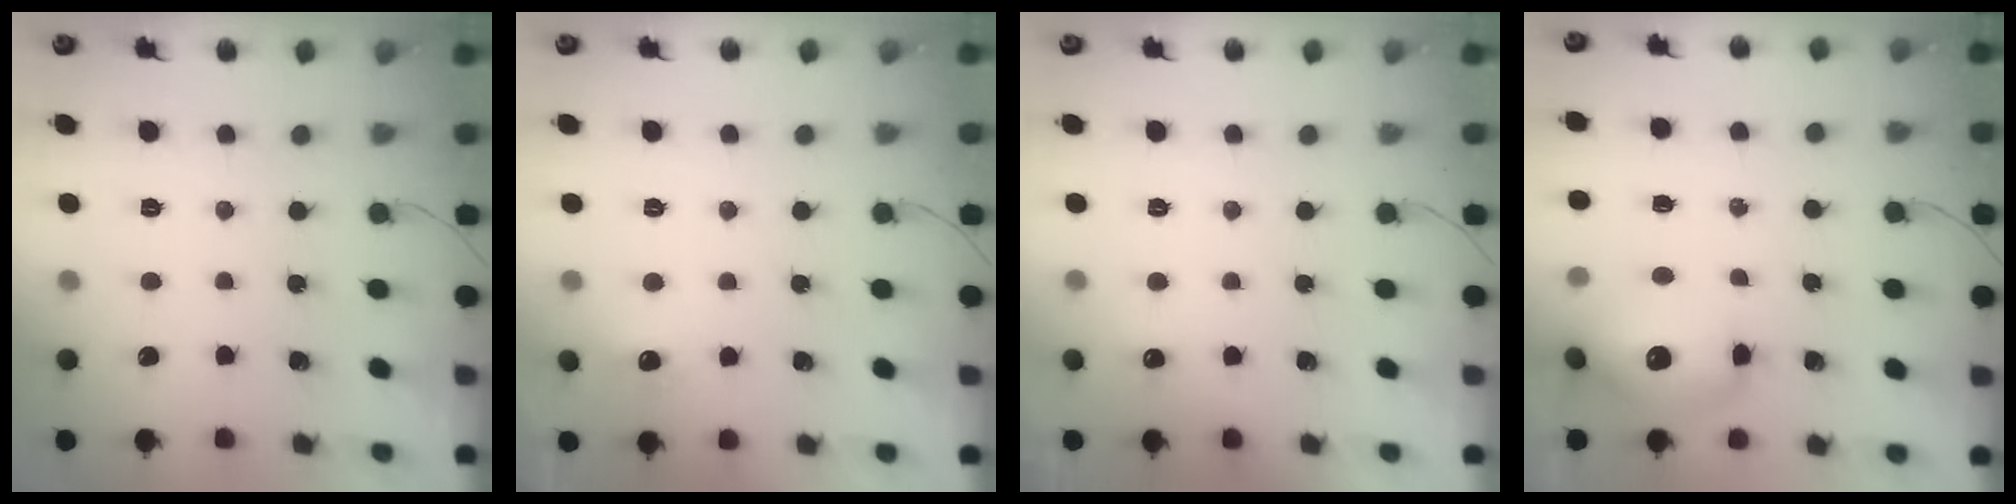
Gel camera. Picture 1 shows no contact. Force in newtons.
{"total": 4.7, "press": 4.4, "slide": 1.5}
{"total": 6.4, "press": 2.5, "slide": 5.9}
{"total": 13.5, "press": 13.1, "slide": 3.4}